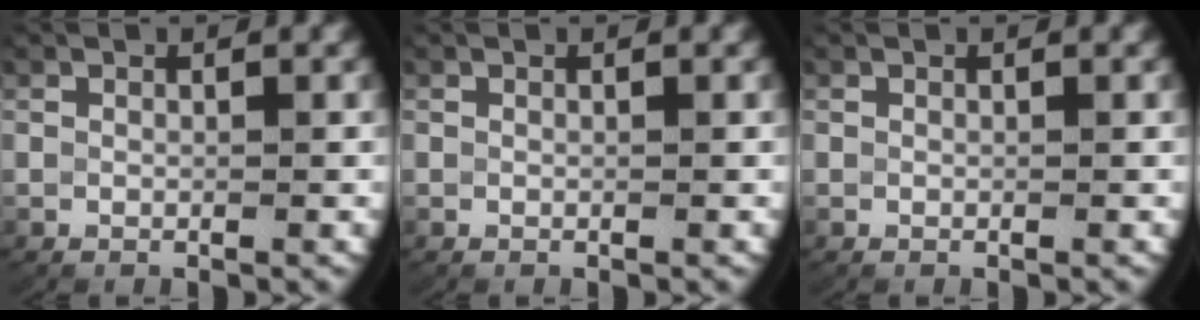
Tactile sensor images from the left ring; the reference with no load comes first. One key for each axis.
{"total": 0.0}
{"total": 0.0}